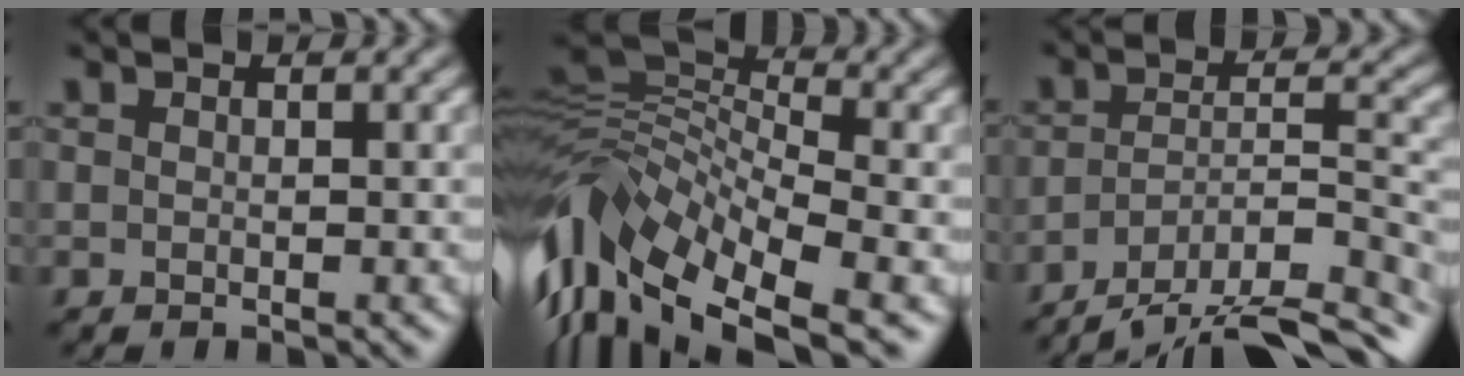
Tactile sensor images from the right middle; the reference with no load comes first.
{"total": 12.0, "force": [-5.7, 5.9, 8.7], "torque": [-0.182, 0.013, -0.123]}
{"total": 11.2, "force": [-9.5, 2.7, 5.4], "torque": [-0.094, 0.004, -0.151]}